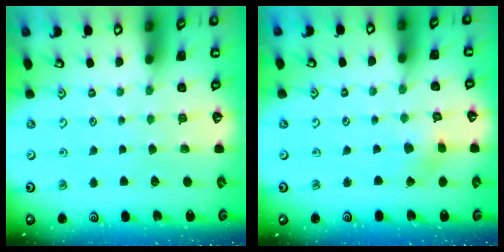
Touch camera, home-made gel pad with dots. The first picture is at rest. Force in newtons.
{"total": 2.2, "press": 2.2, "slide": 0.2}